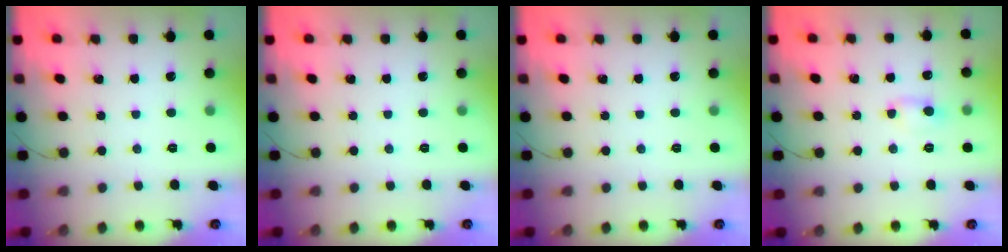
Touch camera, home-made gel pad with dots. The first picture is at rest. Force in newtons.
{"total": 0.0}
{"total": 0.0}
{"total": 2.5, "press": 2.4, "slide": 0.8}